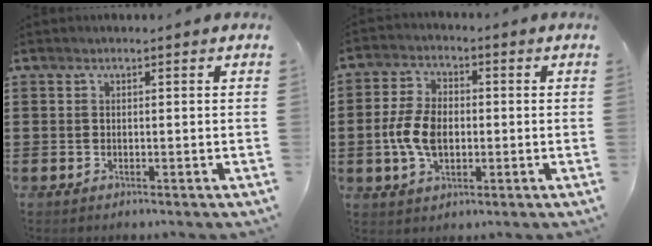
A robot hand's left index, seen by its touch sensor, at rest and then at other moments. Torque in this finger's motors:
{"motor_torque": [1.47, 0.67, 0.59, 0.15]}